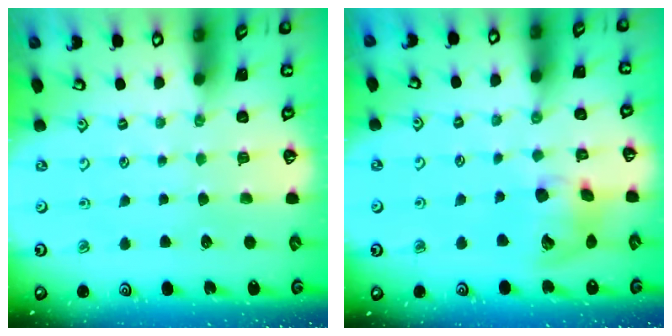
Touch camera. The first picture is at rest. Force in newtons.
{"total": 13.3, "press": 13.2, "slide": 2.1}